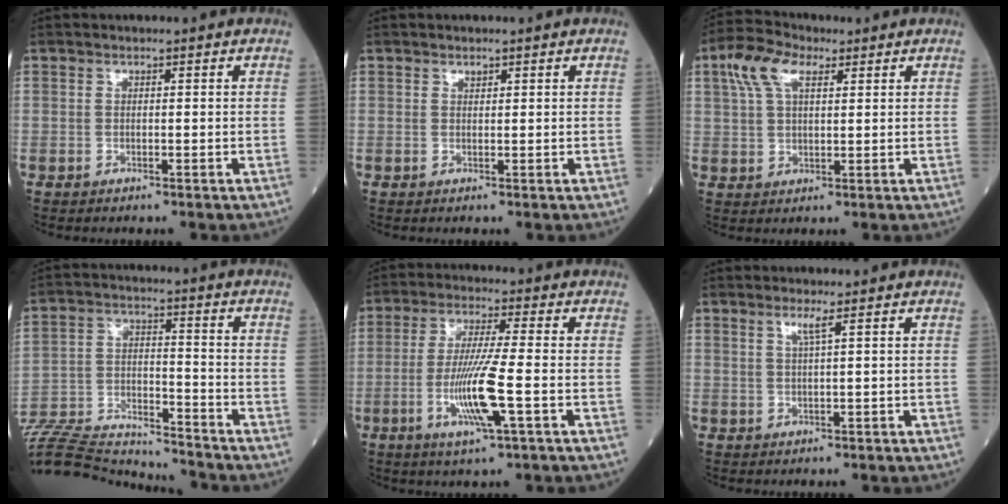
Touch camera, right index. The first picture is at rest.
{"total": 0.6, "force": [0.5, 0.2, 0.2], "torque": [-0.007, -0.001, 0.010]}
{"total": 7.2, "force": [3.4, 3.2, 5.4], "torque": [-0.125, 0.023, 0.066]}
{"total": 21.8, "force": [-20.7, 2.6, 6.2], "torque": [-0.163, -0.012, -0.334]}
{"total": 9.5, "force": [-2.6, -0.3, 9.1], "torque": [-0.185, -0.014, -0.049]}
{"total": 1.8, "force": [1.0, -0.5, 1.4], "torque": [-0.035, -0.002, 0.024]}